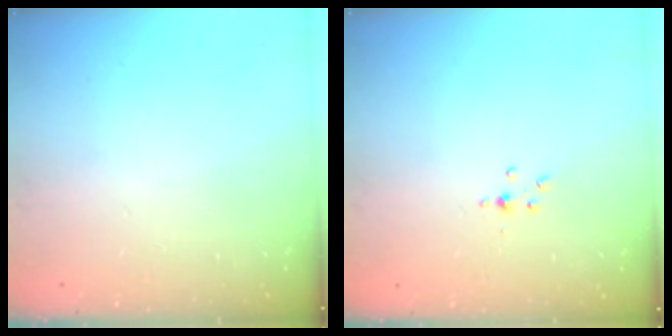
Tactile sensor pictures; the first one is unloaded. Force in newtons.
{"total": 2.9, "press": 2.9, "slide": 0.4}